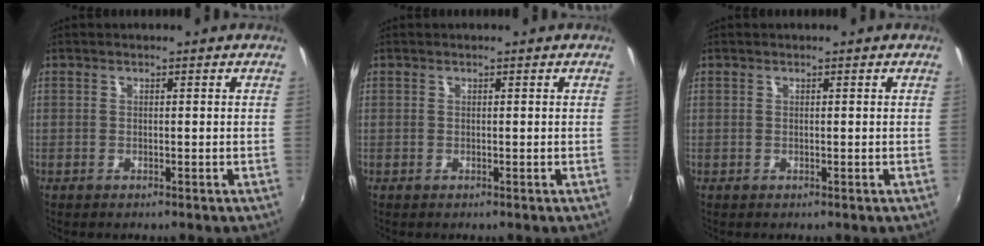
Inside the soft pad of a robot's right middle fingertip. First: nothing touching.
{"total": 0.0}
{"total": 0.0}